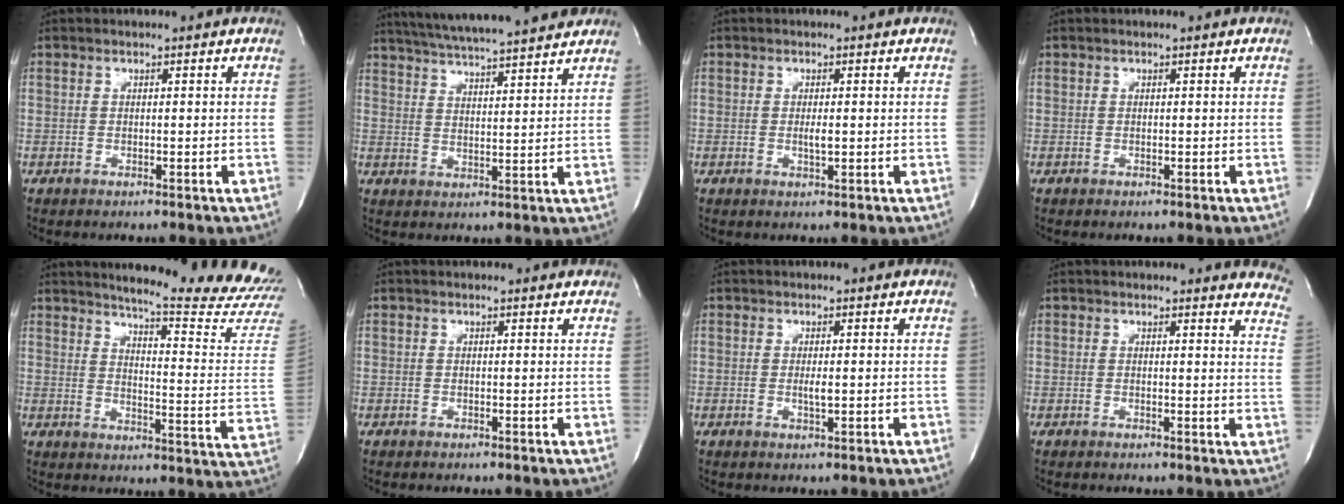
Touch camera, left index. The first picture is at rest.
{"total": 17.3, "force": [15.3, 0.6, 7.9], "torque": [-0.141, 0.022, 0.223]}
{"total": 1.4, "force": [-0.1, 0.2, 1.4], "torque": [-0.026, -0.004, -0.003]}
{"total": 0.0}
{"total": 21.2, "force": [20.1, -1.1, 6.4], "torque": [-0.095, -0.143, 0.231]}
{"total": 1.7, "force": [1.6, 0.5, 0.2], "torque": [-0.016, 0.005, 0.007]}
{"total": 1.5, "force": [-0.1, 0.2, 1.5], "torque": [-0.029, -0.004, -0.002]}
{"total": 8.1, "force": [7.9, 1.4, 0.8], "torque": [0.023, -0.055, 0.042]}